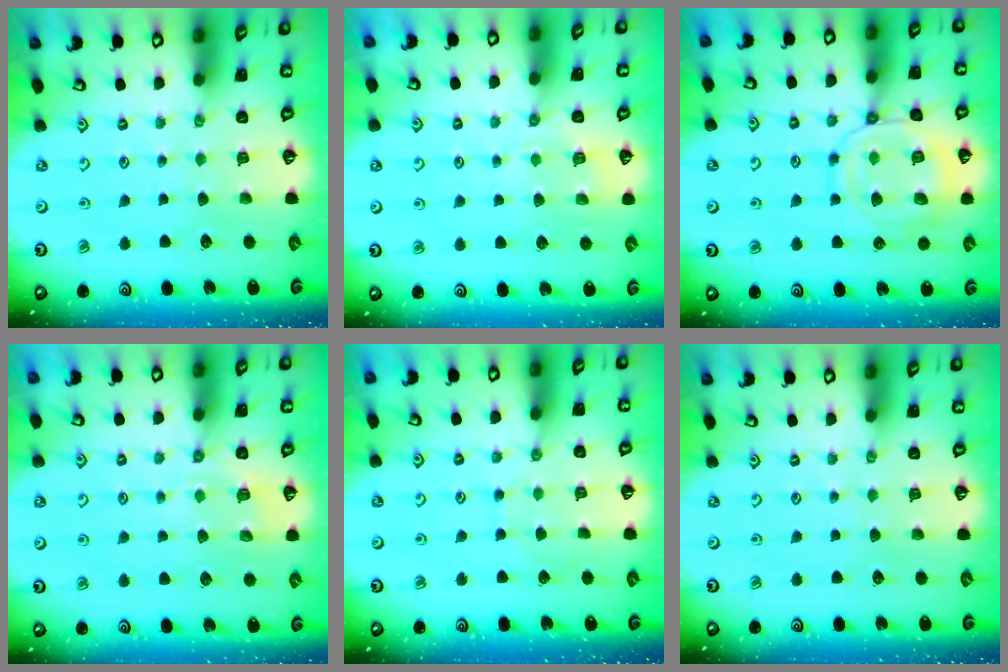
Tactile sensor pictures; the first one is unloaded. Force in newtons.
{"total": 5.4, "press": 5.3, "slide": 1.1}
{"total": 13.4, "press": 13.3, "slide": 1.1}
{"total": 4.8, "press": 4.6, "slide": 1.3}
{"total": 2.6, "press": 2.6, "slide": 0.3}
{"total": 0.0}